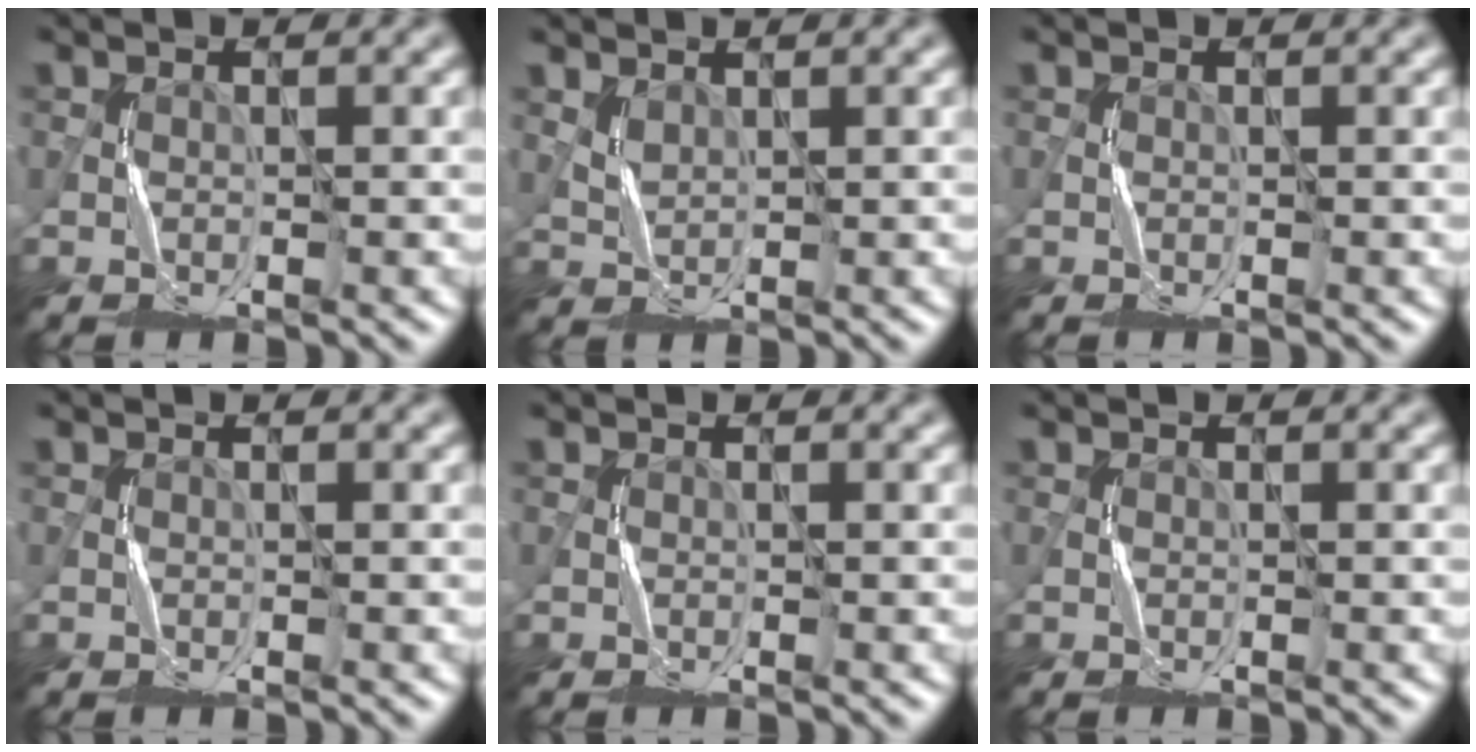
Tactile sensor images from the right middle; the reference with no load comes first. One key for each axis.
{"total": 1.2, "fx": 0.9, "fy": 0.5, "fz": 0.5, "tx": -0.018, "ty": -0.002, "tz": 0.025}
{"total": 0.0}
{"total": 0.0}
{"total": 0.0}
{"total": 0.0}